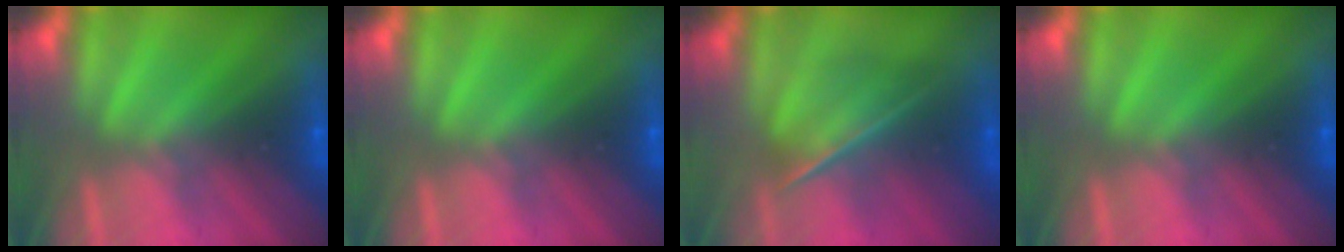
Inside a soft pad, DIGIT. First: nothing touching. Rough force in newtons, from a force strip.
{"total": 0.0}
{"total": 2.7}
{"total": 0.0}